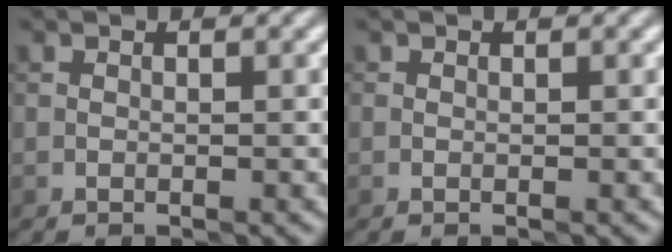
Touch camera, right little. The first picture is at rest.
{"total": 0.0}